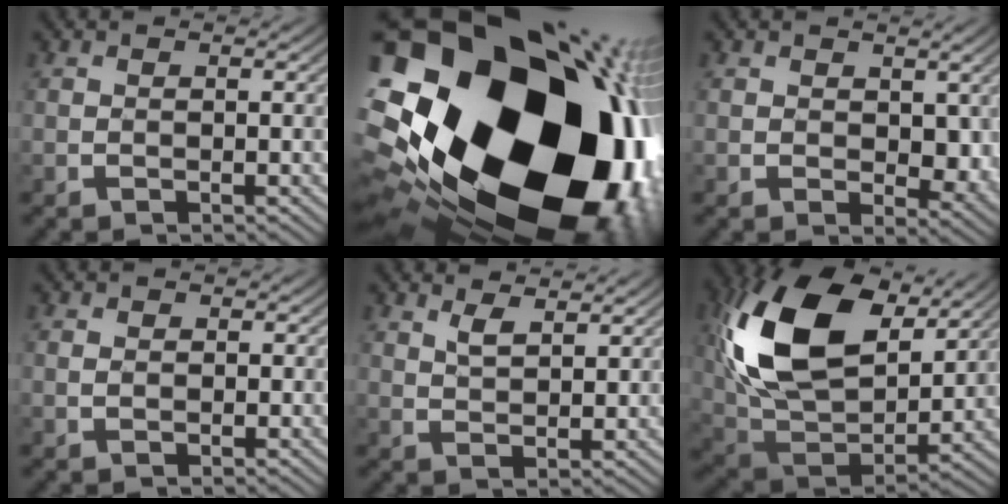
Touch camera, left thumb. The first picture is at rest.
{"total": 23.3, "force": [-3.6, 16.5, 16.1], "torque": [-0.242, -0.059, -0.125]}
{"total": 5.0, "force": [1.1, 3.5, 3.5], "torque": [-0.078, -0.005, 0.019]}
{"total": 1.2, "force": [0.2, 1.0, 0.6], "torque": [-0.019, 0.002, -0.001]}
{"total": 3.7, "force": [2.3, 1.7, 2.3], "torque": [-0.048, -0.003, 0.040]}
{"total": 18.2, "force": [6.9, 11.3, 12.5], "torque": [-0.296, 0.020, 0.133]}